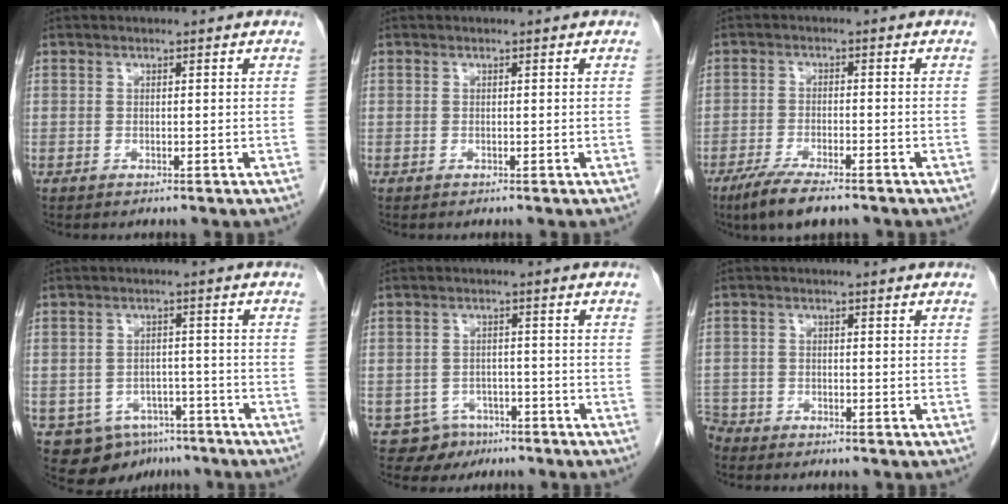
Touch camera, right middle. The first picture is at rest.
{"total": 0.0}
{"total": 7.5, "force": [-5.5, 1.9, 4.7], "torque": [-0.078, -0.013, -0.087]}
{"total": 8.0, "force": [-5.2, 5.6, 2.5], "torque": [-0.034, 0.009, -0.069]}
{"total": 4.5, "force": [-3.0, 3.4, -0.1], "torque": [0.009, 0.010, -0.040]}
{"total": 3.7, "force": [-3.4, 1.3, 0.0], "torque": [-0.004, -0.005, -0.068]}